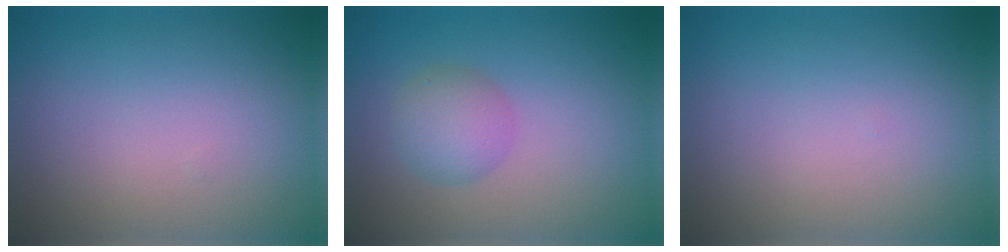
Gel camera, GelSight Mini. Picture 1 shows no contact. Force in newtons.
{"total": 3.0, "press": 3.0, "slide": 0.1}
{"total": 0.0}